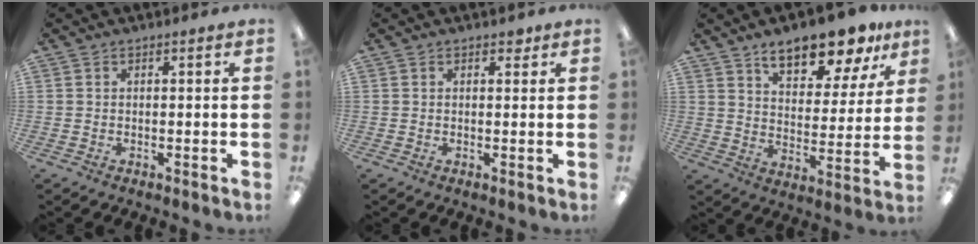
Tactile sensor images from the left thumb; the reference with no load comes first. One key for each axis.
{"total": 1.7, "fx": 1.1, "fy": 1.0, "fz": 0.8, "tx": -0.001, "ty": -0.003, "tz": 0.017}
{"total": 13.7, "fx": 10.9, "fy": 4.9, "fz": 6.7, "tx": -0.092, "ty": -0.064, "tz": 0.189}